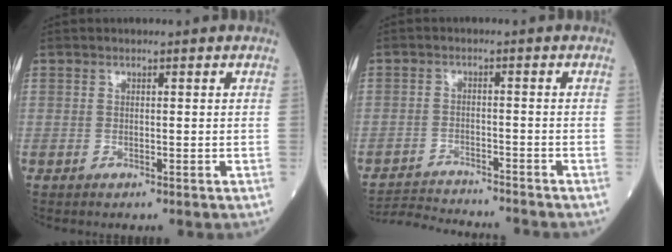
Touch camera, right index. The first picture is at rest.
{"total": 7.9, "force": [-7.9, 0.2, 0.9], "torque": [-0.017, -0.001, -0.134]}